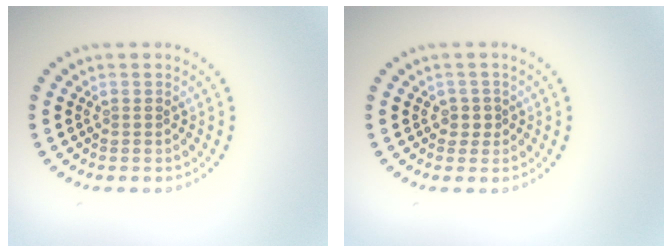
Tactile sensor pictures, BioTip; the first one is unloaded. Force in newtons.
{"total": 1.3, "press": 1.0, "slide": 0.8}